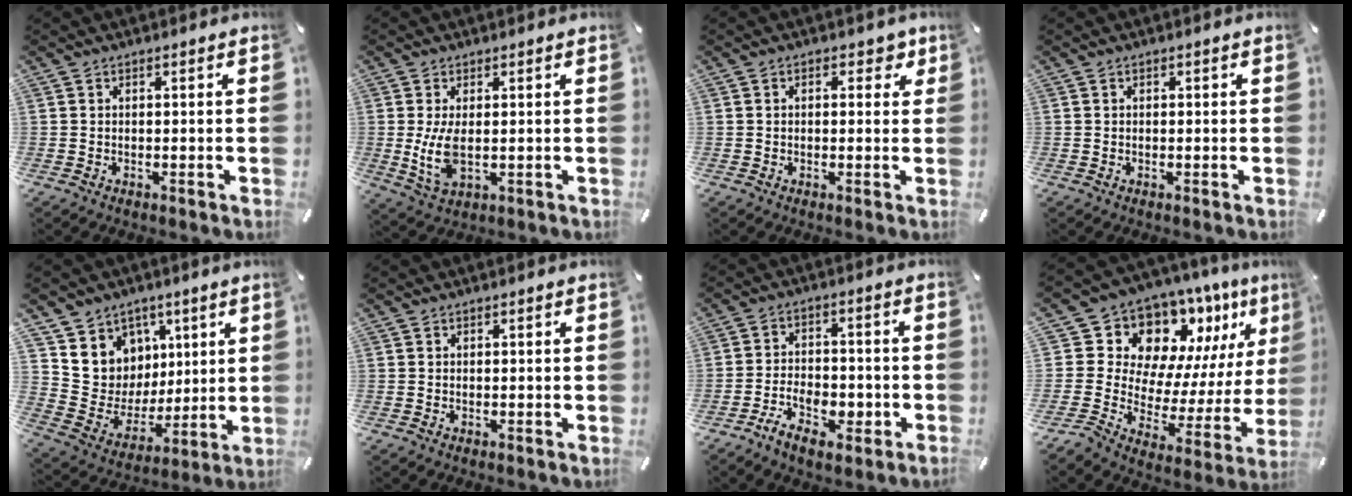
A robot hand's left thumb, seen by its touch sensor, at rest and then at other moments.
{"total": 7.0, "force": [0.2, 3.3, 6.2], "torque": [-0.136, -0.009, 0.000]}
{"total": 3.2, "force": [0.9, 2.1, 2.3], "torque": [-0.016, 0.000, 0.006]}
{"total": 0.0}
{"total": 11.1, "force": [3.7, 10.5, 0.3], "torque": [-0.006, -0.051, 0.080]}
{"total": 0.0}
{"total": 8.6, "force": [-4.7, 4.9, 5.3], "torque": [-0.096, 0.025, -0.081]}
{"total": 13.8, "force": [10.6, 8.4, 3.2], "torque": [-0.047, -0.125, 0.185]}